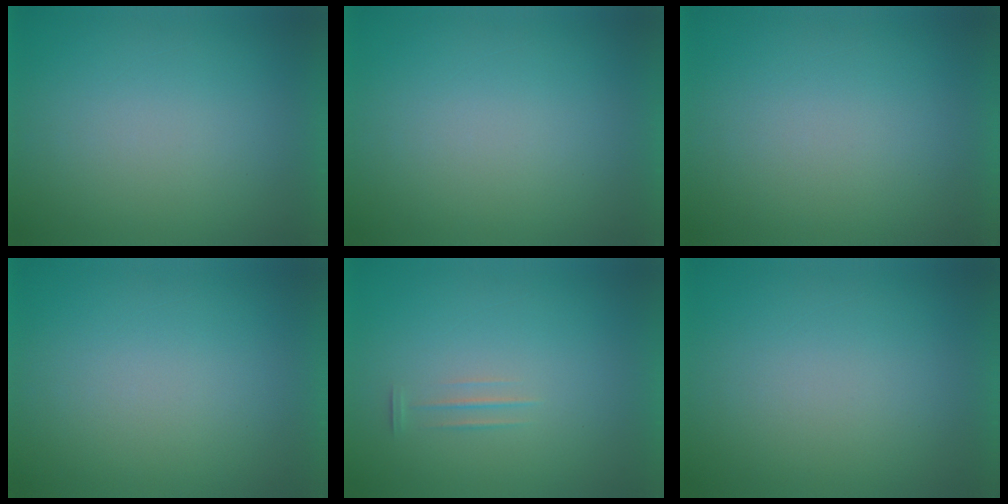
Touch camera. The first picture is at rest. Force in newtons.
{"total": 0.0}
{"total": 1.0}
{"total": 0.0}
{"total": 1.1}
{"total": 0.0}